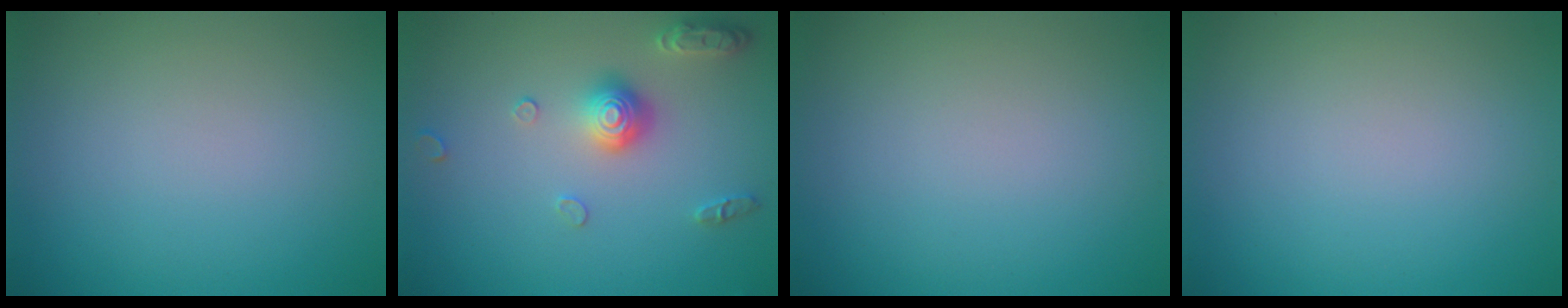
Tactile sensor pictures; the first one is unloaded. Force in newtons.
{"total": 3.0, "press": 2.9, "slide": 0.7}
{"total": 0.0}
{"total": 0.0}